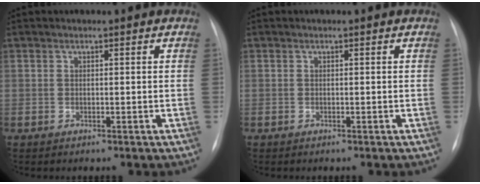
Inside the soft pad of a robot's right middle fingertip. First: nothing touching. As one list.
[{"total": 0.0}]